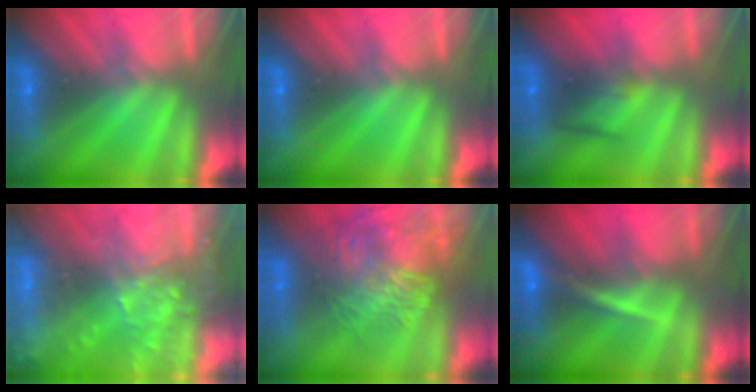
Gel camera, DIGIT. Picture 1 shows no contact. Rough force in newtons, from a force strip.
{"total": 0.0}
{"total": 2.4}
{"total": 7.6}
{"total": 7.8}
{"total": 3.4}